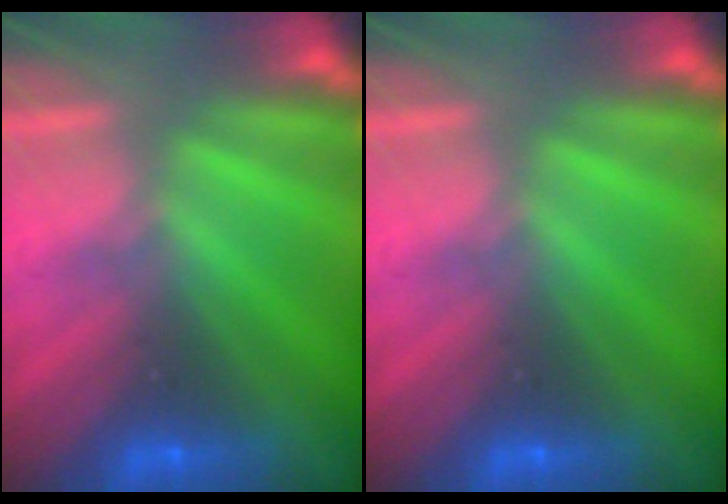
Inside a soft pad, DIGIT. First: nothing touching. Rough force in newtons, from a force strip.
{"total": 0.0}